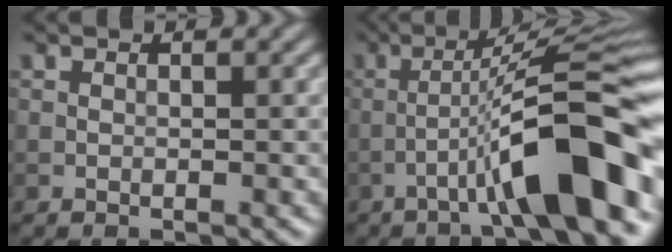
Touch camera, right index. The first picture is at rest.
{"total": 10.9, "force": [-4.5, 1.2, 9.8], "torque": [-0.147, 0.029, -0.070]}